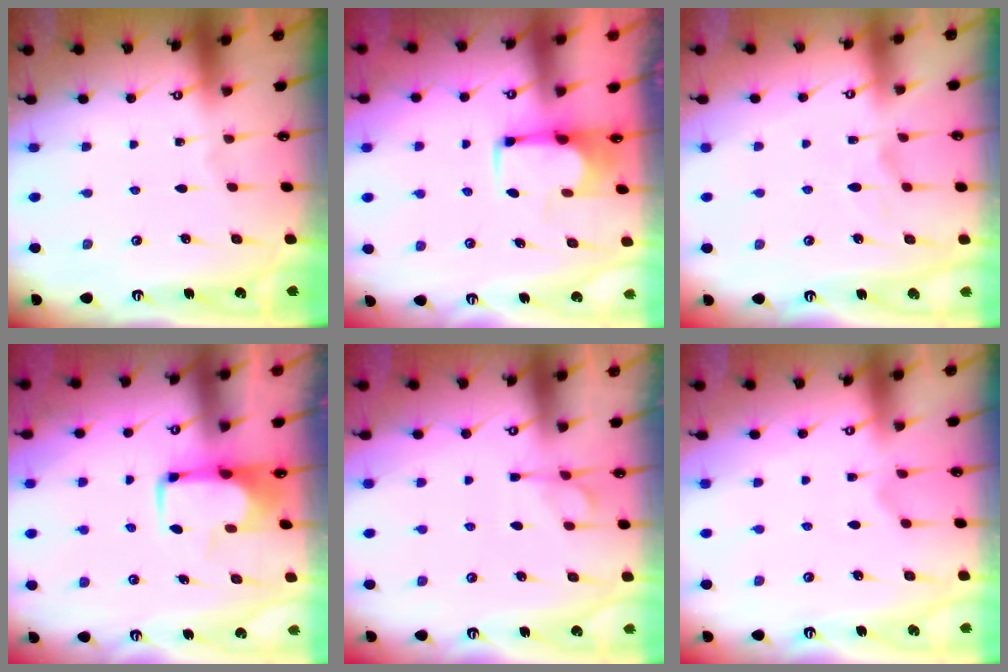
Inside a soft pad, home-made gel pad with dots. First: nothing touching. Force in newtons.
{"total": 1.9, "press": 1.7, "slide": 0.8}
{"total": 2.0, "press": 1.6, "slide": 1.2}
{"total": 1.5, "press": 1.4, "slide": 0.4}
{"total": 2.0, "press": 1.4, "slide": 1.3}
{"total": 0.7, "press": 0.0, "slide": 0.7}